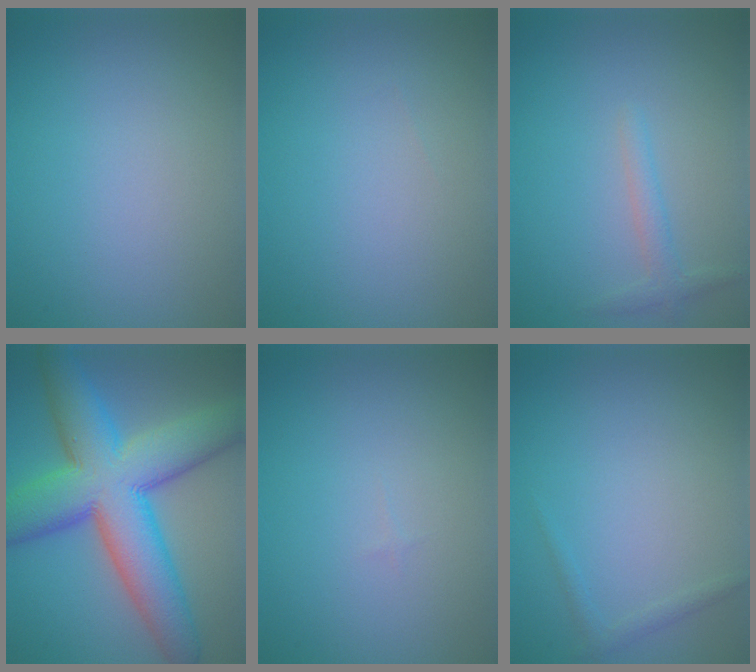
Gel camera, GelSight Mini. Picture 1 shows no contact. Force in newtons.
{"total": 0.0}
{"total": 1.5, "press": 1.5, "slide": 0.0}
{"total": 12.6, "press": 12.6, "slide": 0.3}
{"total": 0.0}
{"total": 0.8, "press": 0.8, "slide": 0.1}